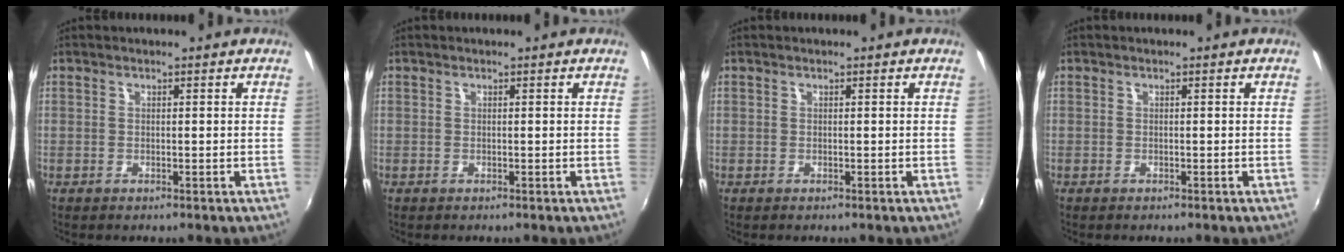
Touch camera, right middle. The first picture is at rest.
{"total": 0.0}
{"total": 0.0}
{"total": 0.0}